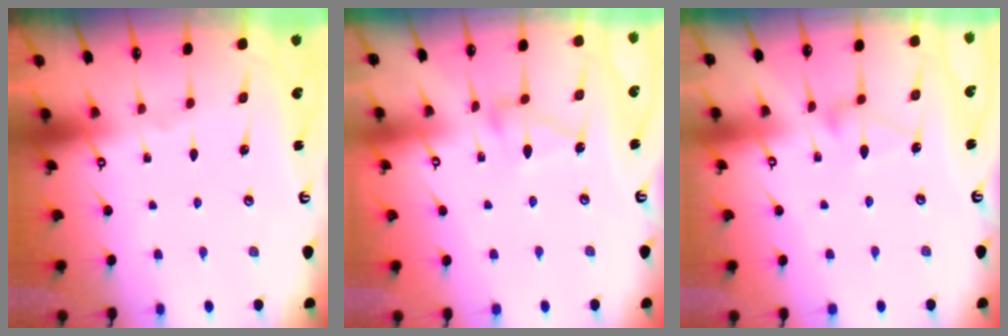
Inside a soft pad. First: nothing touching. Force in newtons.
{"total": 7.4, "press": 7.4, "slide": 0.5}
{"total": 7.0, "press": 6.9, "slide": 0.4}